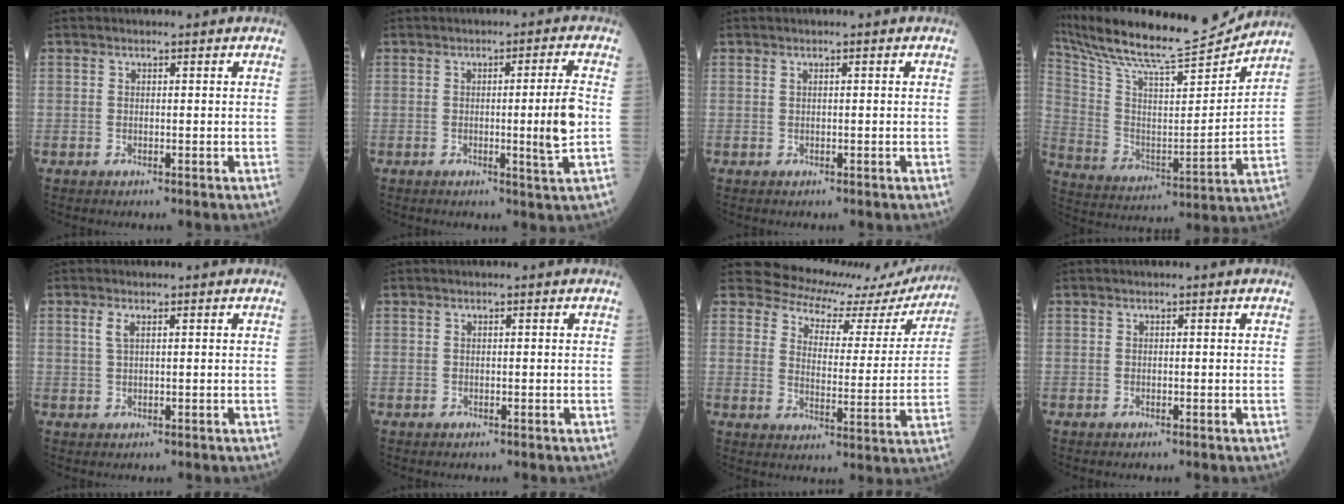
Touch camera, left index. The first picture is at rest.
{"total": 5.4, "force": [-0.6, -1.4, 5.2], "torque": [-0.078, -0.015, -0.010]}
{"total": 0.0}
{"total": 21.4, "force": [20.1, 1.0, 7.2], "torque": [-0.150, -0.036, 0.325]}
{"total": 1.6, "force": [0.6, 0.4, 1.4], "torque": [-0.036, 0.003, 0.014]}
{"total": 0.0}
{"total": 15.9, "force": [14.5, 5.7, 3.0], "torque": [-0.022, -0.033, 0.156]}
{"total": 0.0}